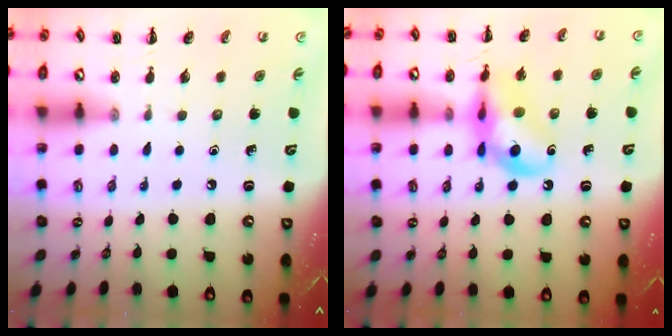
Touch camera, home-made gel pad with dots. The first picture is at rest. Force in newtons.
{"total": 13.8, "press": 13.4, "slide": 3.0}